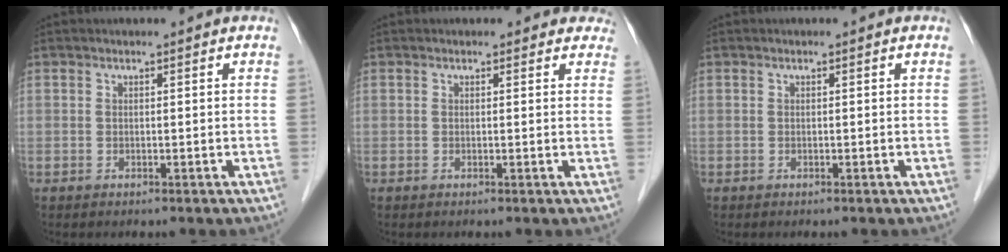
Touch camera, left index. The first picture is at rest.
{"total": 3.0, "force": [2.5, 1.7, 0.1], "torque": [0.020, -0.008, 0.006]}
{"total": 0.0}